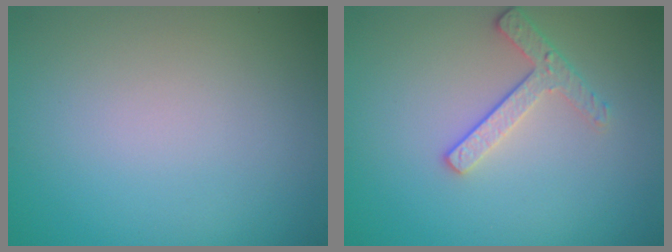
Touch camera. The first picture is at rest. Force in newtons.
{"total": 2.5, "press": 2.2, "slide": 1.1}